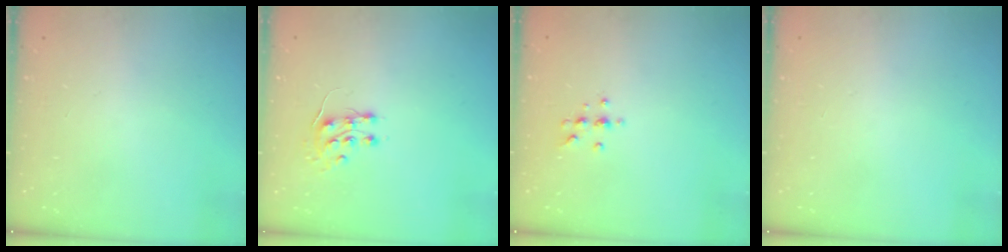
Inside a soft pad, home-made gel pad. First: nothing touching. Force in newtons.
{"total": 7.4, "press": 7.4, "slide": 0.7}
{"total": 5.7, "press": 5.5, "slide": 1.6}
{"total": 0.0}